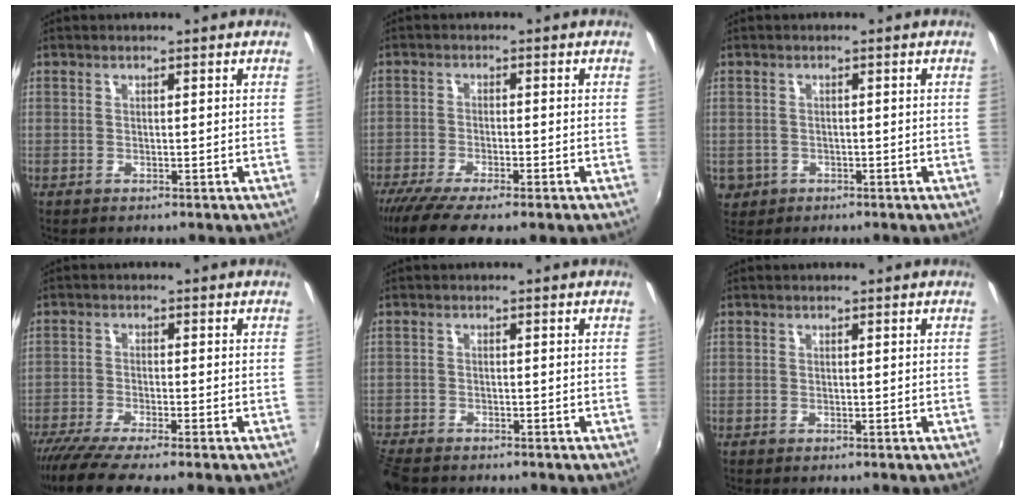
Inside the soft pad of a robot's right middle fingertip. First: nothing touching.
{"total": 9.1, "force": [-7.0, 1.1, 5.8], "torque": [-0.133, -0.043, -0.123]}
{"total": 4.5, "force": [-1.2, 4.0, 1.6], "torque": [-0.048, -0.003, -0.013]}
{"total": 7.5, "force": [-6.2, -0.4, 4.2], "torque": [-0.098, -0.034, -0.111]}
{"total": 5.6, "force": [-5.0, 1.6, 1.9], "torque": [-0.062, -0.026, -0.098]}
{"total": 0.0}